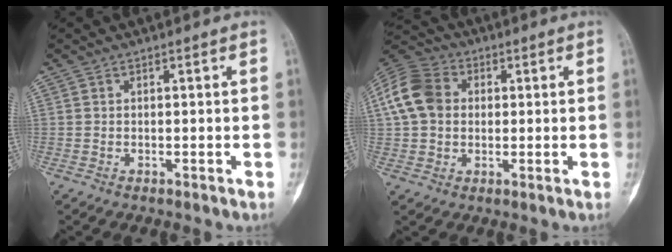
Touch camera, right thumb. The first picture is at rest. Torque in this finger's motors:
{"motor_torque": [0.43, 0.94, 0.90, 0.07, 0.10]}